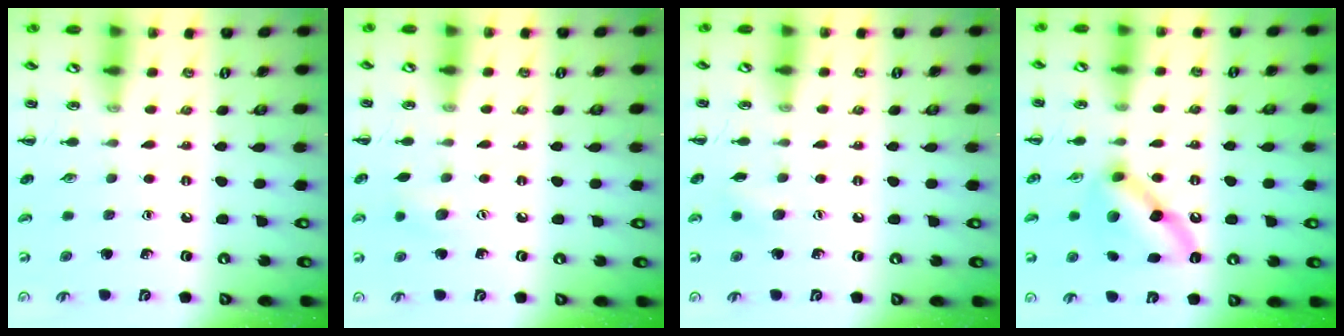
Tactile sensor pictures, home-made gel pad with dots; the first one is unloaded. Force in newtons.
{"total": 6.3, "press": 6.1, "slide": 1.4}
{"total": 5.3, "press": 5.2, "slide": 1.2}
{"total": 10.7, "press": 10.7, "slide": 0.9}